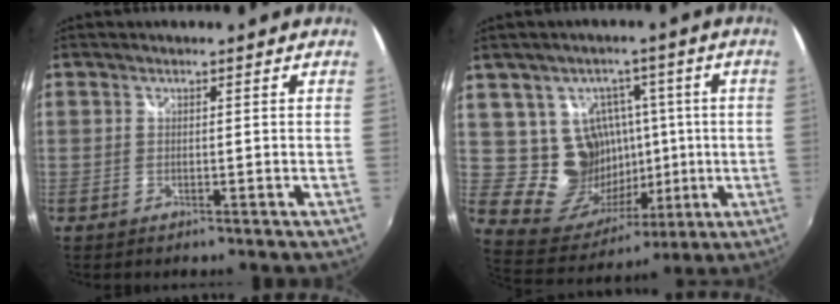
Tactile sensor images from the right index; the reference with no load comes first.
{"total": 13.4, "force": [1.8, 12.5, 4.6], "torque": [-0.102, 0.017, 0.053]}